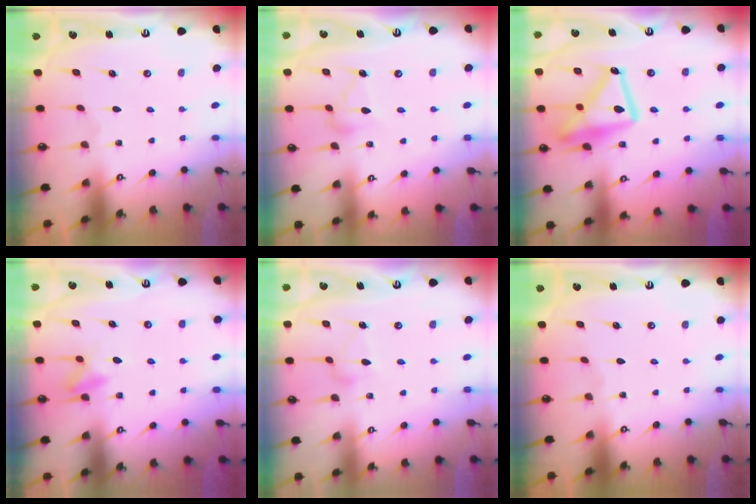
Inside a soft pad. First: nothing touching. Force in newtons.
{"total": 7.0, "press": 7.0, "slide": 0.5}
{"total": 16.6, "press": 16.5, "slide": 1.2}
{"total": 9.3, "press": 9.2, "slide": 1.3}
{"total": 8.4, "press": 8.4, "slide": 0.1}
{"total": 0.0}